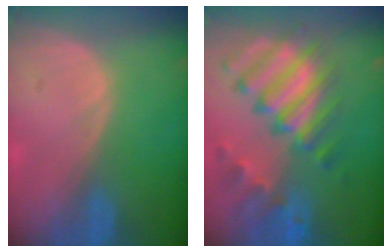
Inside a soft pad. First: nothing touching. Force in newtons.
{"total": 11.4, "press": 9.8, "slide": 5.8}